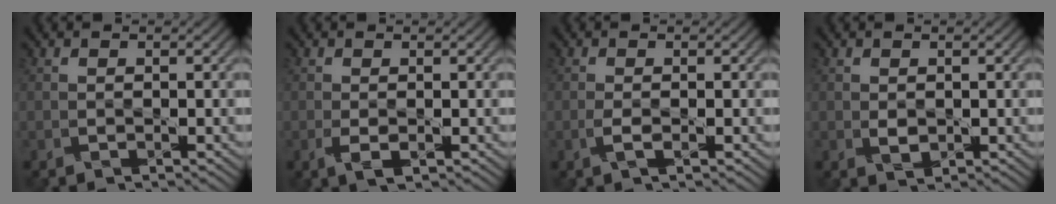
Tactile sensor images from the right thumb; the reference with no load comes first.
{"total": 2.3, "force": [-0.7, 1.1, 2.0], "torque": [-0.047, -0.006, -0.011]}
{"total": 1.6, "force": [-0.6, 0.4, 1.5], "torque": [-0.039, 0.000, -0.015]}
{"total": 1.4, "force": [0.2, 0.9, 1.0], "torque": [-0.022, -0.001, 0.007]}